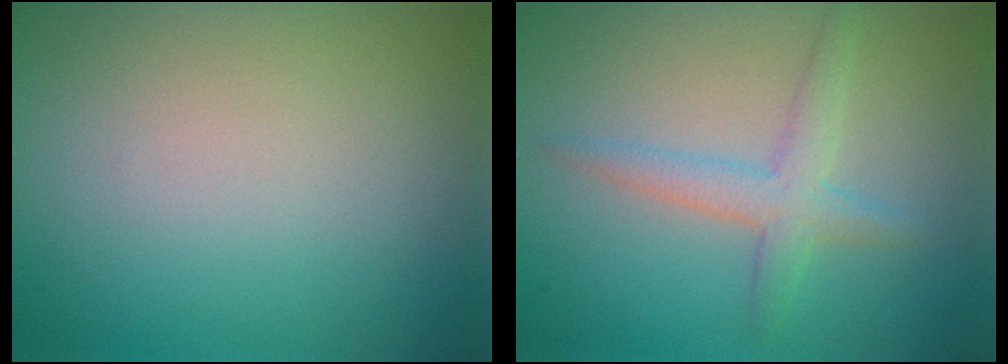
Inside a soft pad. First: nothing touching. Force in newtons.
{"total": 2.7, "press": 2.7, "slide": 0.1}